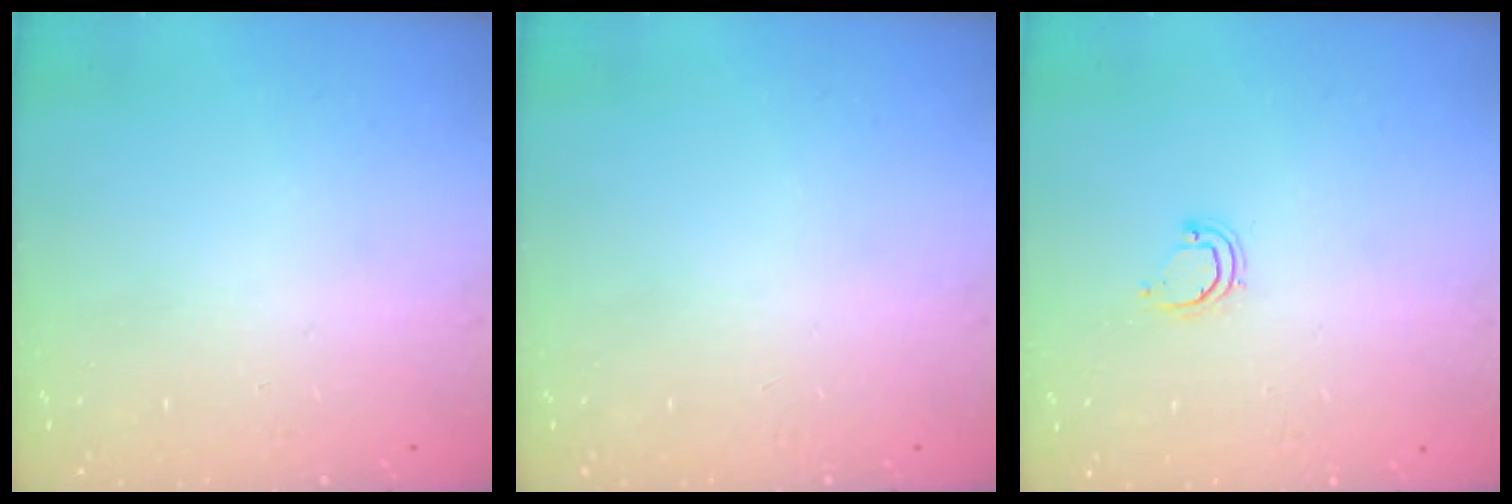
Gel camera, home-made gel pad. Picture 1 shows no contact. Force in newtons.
{"total": 0.0}
{"total": 3.9, "press": 3.9, "slide": 0.4}